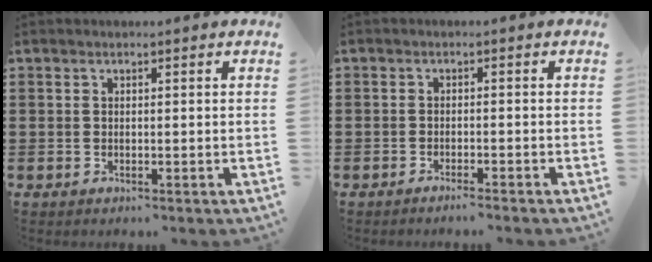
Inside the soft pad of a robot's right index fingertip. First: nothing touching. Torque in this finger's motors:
{"motor_torque": [-0.71, 1.02, -0.20, -0.03]}